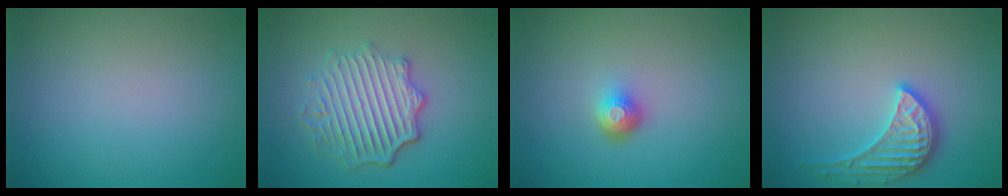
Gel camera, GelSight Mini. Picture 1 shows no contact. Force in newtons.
{"total": 6.1, "press": 4.6, "slide": 4.0}
{"total": 2.0, "press": 1.5, "slide": 1.4}
{"total": 3.2, "press": 3.2, "slide": 0.5}